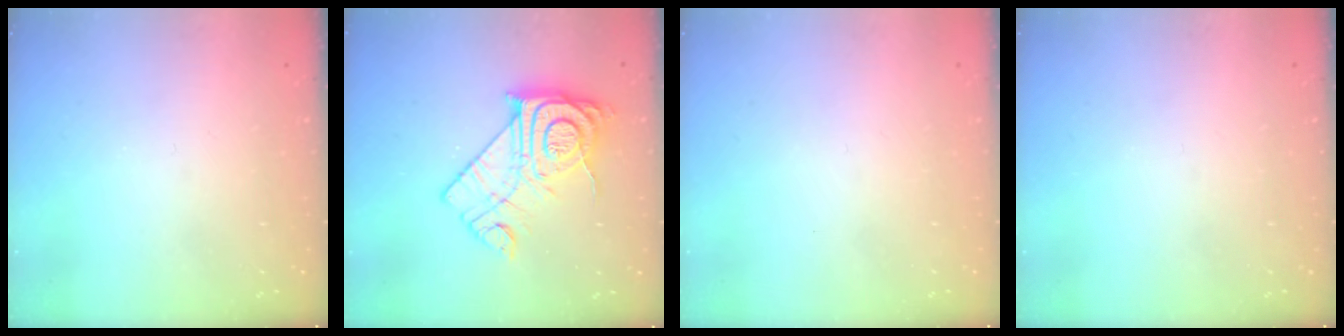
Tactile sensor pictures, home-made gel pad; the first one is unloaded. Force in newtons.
{"total": 15.9, "press": 15.9, "slide": 1.1}
{"total": 1.7, "press": 1.7, "slide": 0.1}
{"total": 0.0}